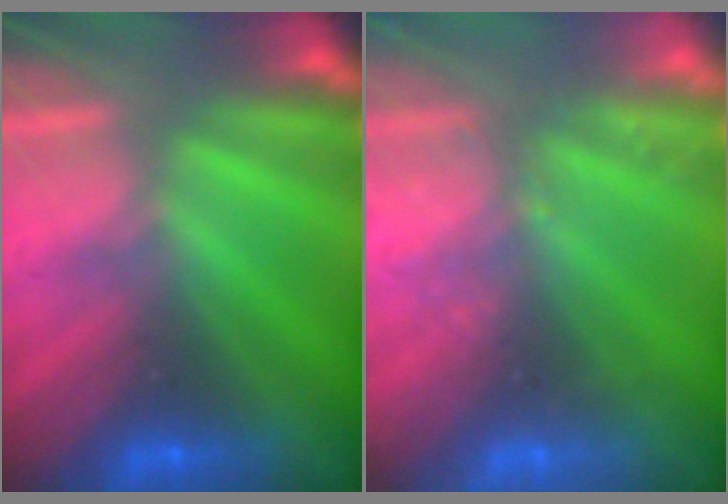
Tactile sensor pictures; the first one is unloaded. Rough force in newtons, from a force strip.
{"total": 2.5}